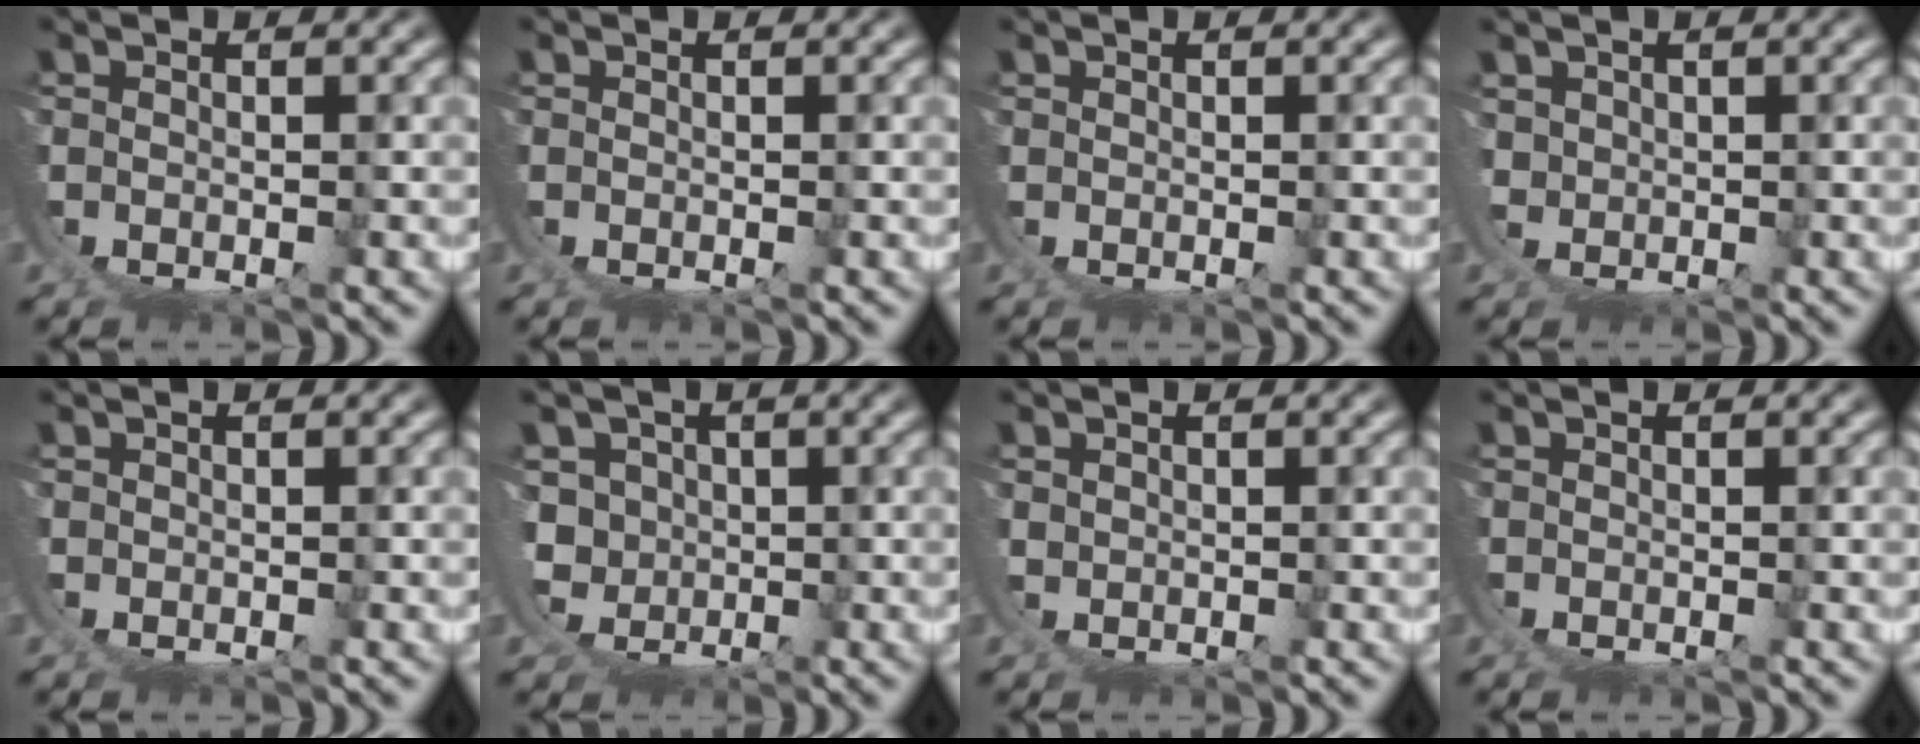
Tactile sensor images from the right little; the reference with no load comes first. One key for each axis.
{"total": 0.0}
{"total": 0.0}
{"total": 1.9, "fx": 1.4, "fy": -0.1, "fz": -1.2, "tx": 0.012, "ty": -0.007, "tz": 0.027}
{"total": 0.7, "fx": 0.3, "fy": 0.0, "fz": -0.6, "tx": 0.011, "ty": 0.003, "tz": 0.002}
{"total": 9.3, "fx": 0.9, "fy": 9.1, "fz": 1.6, "tx": -0.081, "ty": -0.040, "tz": 0.013}
{"total": 1.4, "fx": 1.1, "fy": -0.3, "fz": -0.8, "tx": 0.012, "ty": 0.005, "tz": 0.016}
{"total": 0.0}